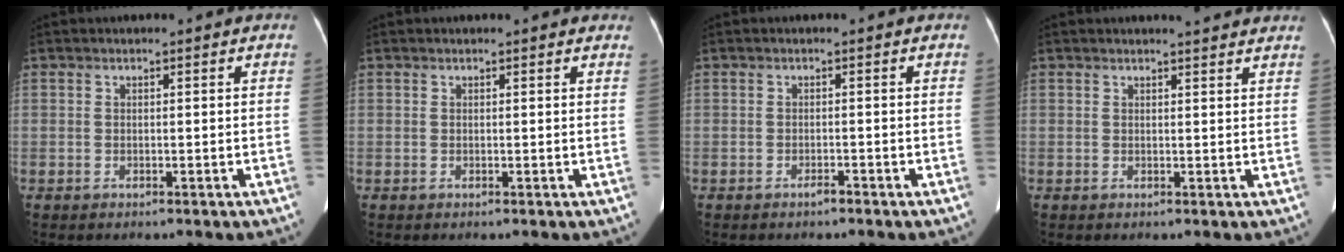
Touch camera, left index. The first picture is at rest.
{"total": 2.7, "force": [2.4, 0.8, 0.9], "torque": [-0.011, 0.005, 0.013]}
{"total": 1.0, "force": [-0.9, 0.1, 0.4], "torque": [-0.010, -0.005, -0.013]}
{"total": 5.0, "force": [4.6, 0.4, 1.8], "torque": [-0.026, 0.003, 0.041]}